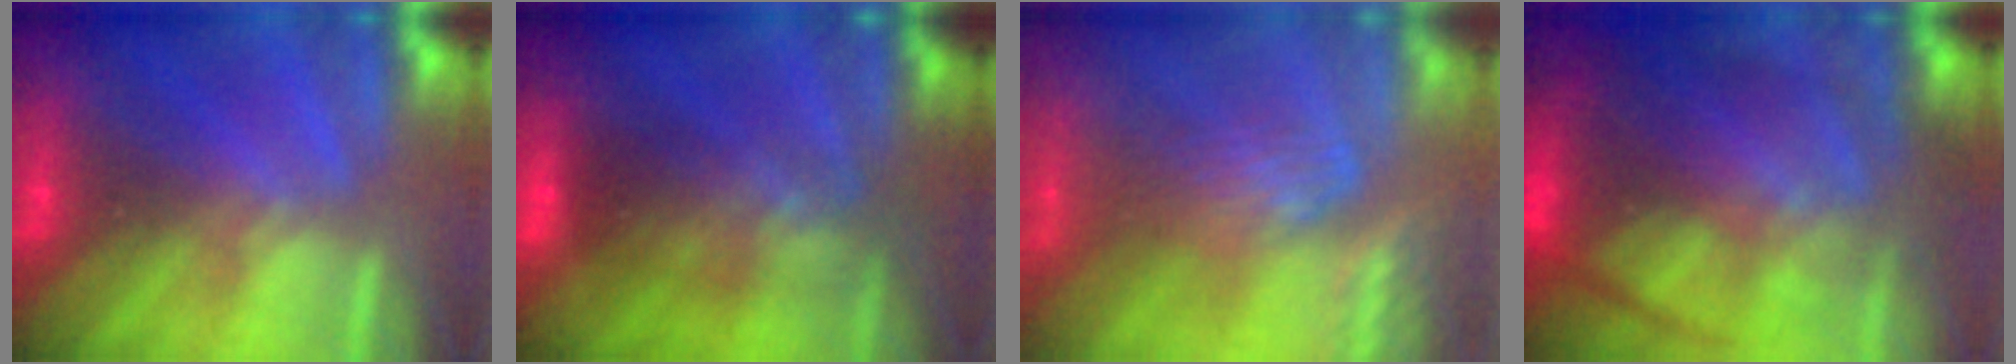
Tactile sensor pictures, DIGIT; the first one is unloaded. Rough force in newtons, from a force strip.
{"total": 7.0}
{"total": 3.4}
{"total": 7.8}